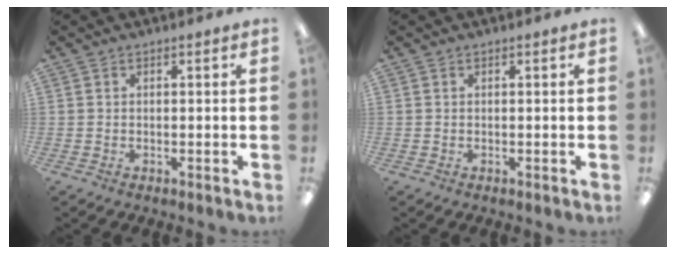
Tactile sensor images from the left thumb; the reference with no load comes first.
{"total": 0.0}